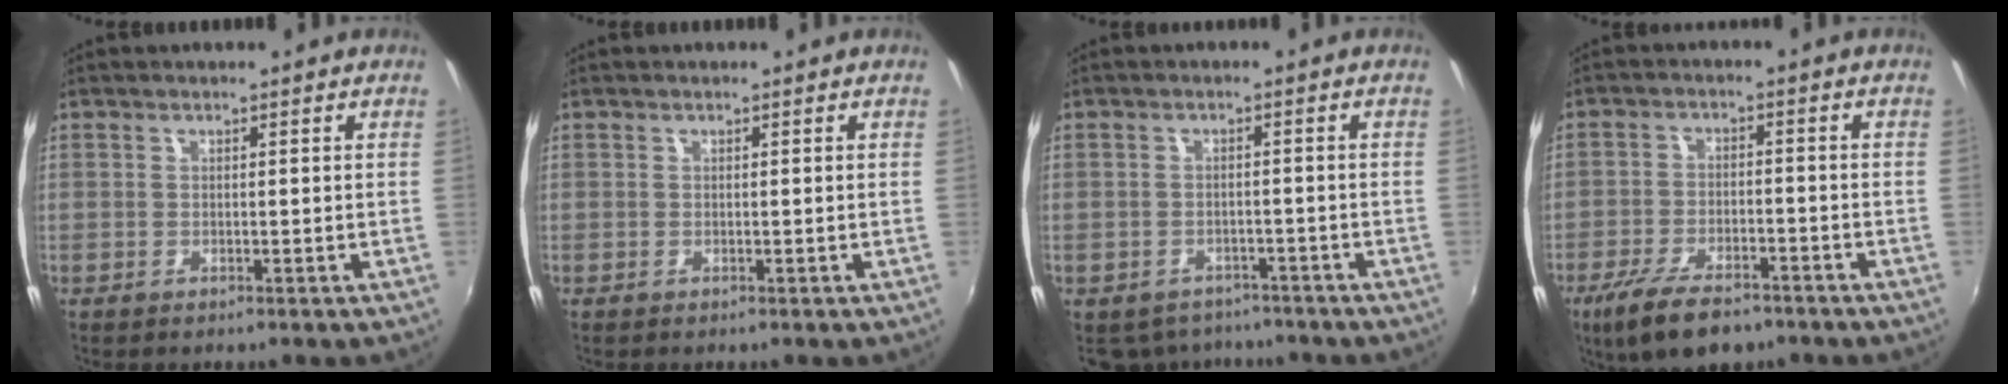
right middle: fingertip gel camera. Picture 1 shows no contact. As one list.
[{"total": 0.0}, {"total": 7.4, "force": [-5.9, 4.0, 2.0], "torque": [-0.050, -0.005, -0.078]}, {"total": 11.2, "force": [-7.9, 4.3, 6.7], "torque": [-0.152, -0.021, -0.135]}]